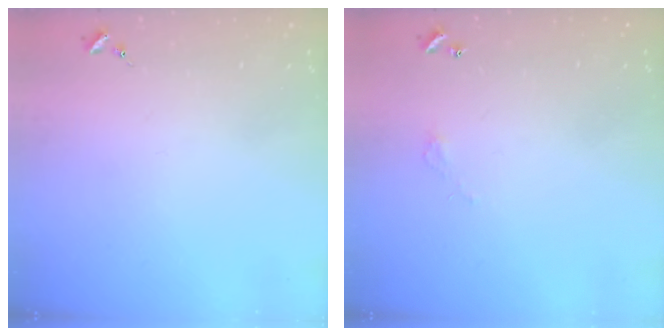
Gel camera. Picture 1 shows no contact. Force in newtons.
{"total": 2.7, "press": 2.7, "slide": 0.2}